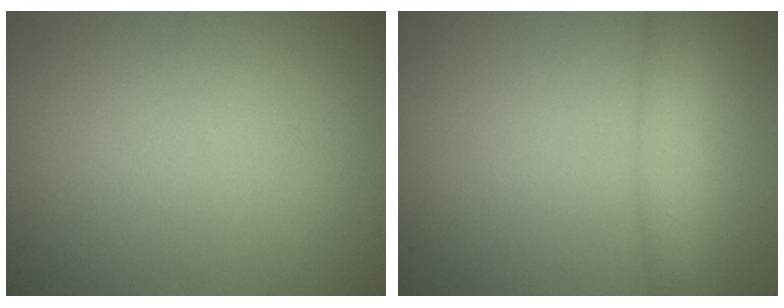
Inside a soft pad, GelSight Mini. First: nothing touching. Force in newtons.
{"total": 3.0, "press": 3.0, "slide": 0.1}